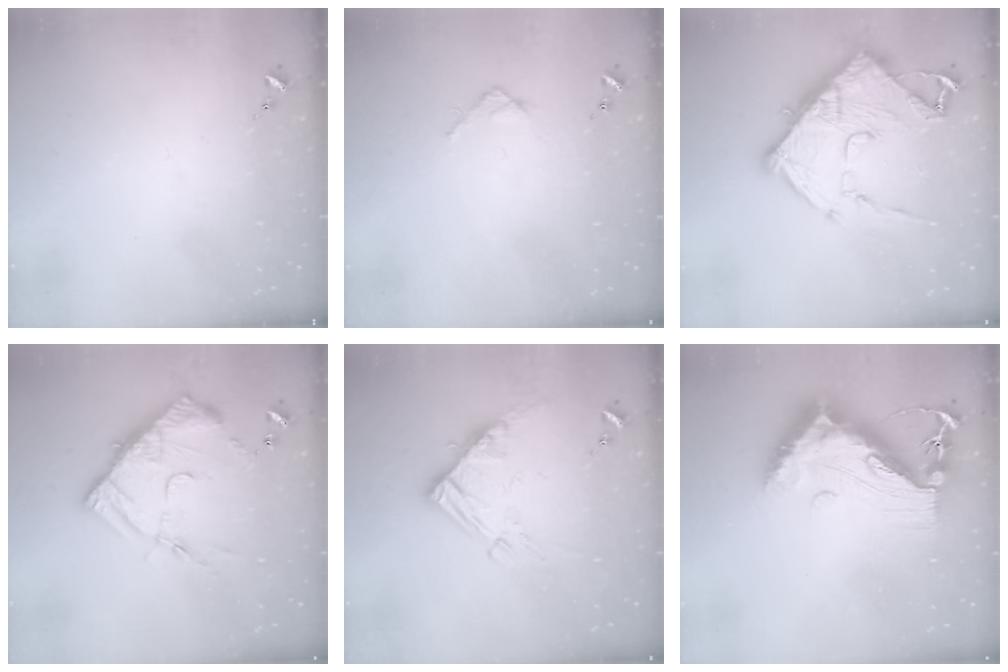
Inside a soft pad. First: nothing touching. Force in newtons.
{"total": 2.7, "press": 2.7, "slide": 0.3}
{"total": 16.4, "press": 16.4, "slide": 1.4}
{"total": 14.5, "press": 14.5, "slide": 1.3}
{"total": 12.3, "press": 12.2, "slide": 1.3}
{"total": 19.1, "press": 19.1, "slide": 1.6}